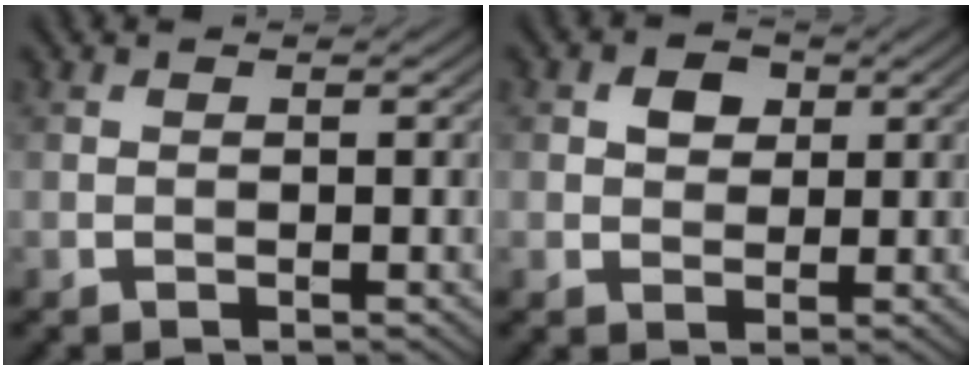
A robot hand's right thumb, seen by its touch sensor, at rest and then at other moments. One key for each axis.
{"total": 3.0, "fx": 1.0, "fy": 2.3, "fz": 1.5, "tx": -0.032, "ty": 0.003, "tz": 0.013}